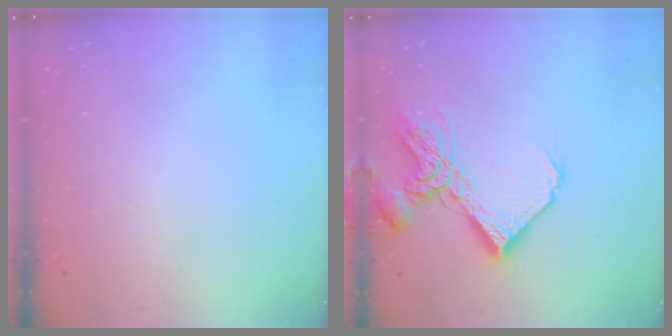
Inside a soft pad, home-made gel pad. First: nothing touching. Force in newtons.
{"total": 13.2, "press": 13.1, "slide": 1.4}